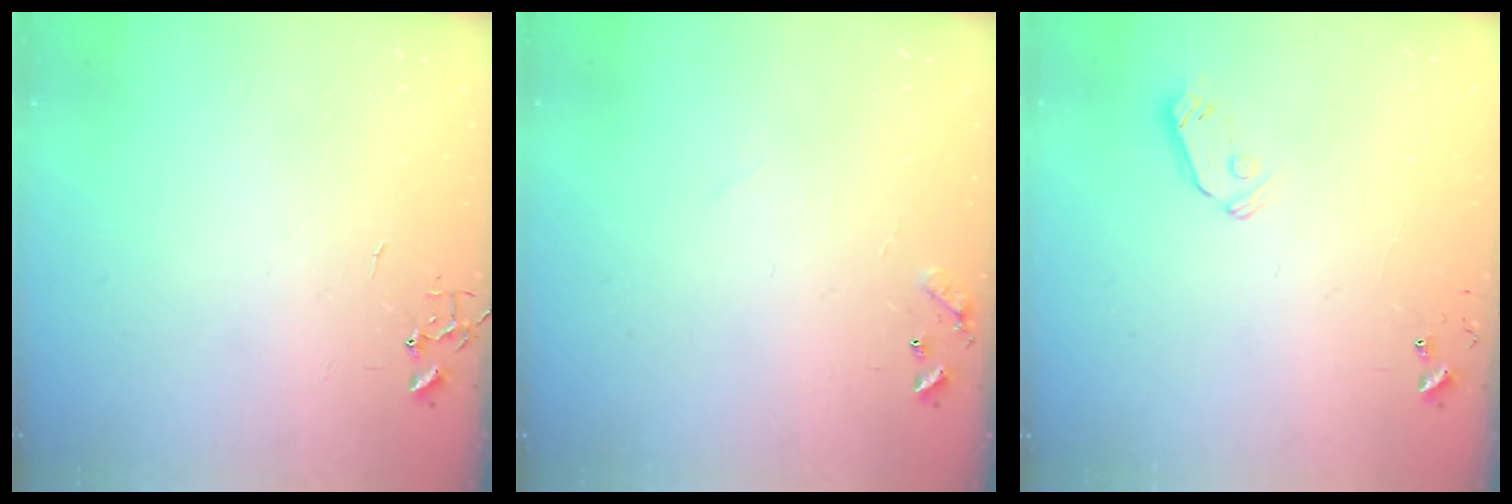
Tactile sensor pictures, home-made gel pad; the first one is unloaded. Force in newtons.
{"total": 7.2, "press": 7.2, "slide": 0.5}
{"total": 5.4, "press": 5.3, "slide": 0.9}